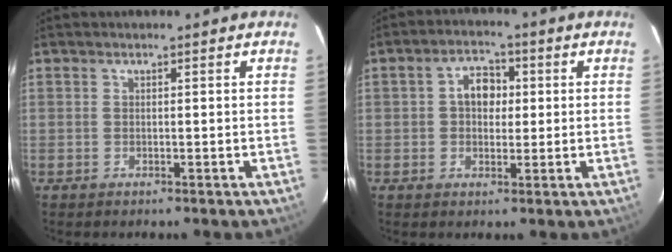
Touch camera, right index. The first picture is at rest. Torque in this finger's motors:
{"motor_torque": [0.65, 0.03, 0.19, 0.07]}